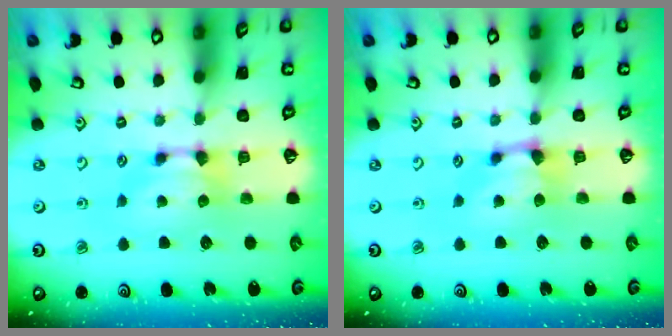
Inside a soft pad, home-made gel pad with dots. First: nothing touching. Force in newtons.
{"total": 2.0, "press": 1.9, "slide": 0.7}